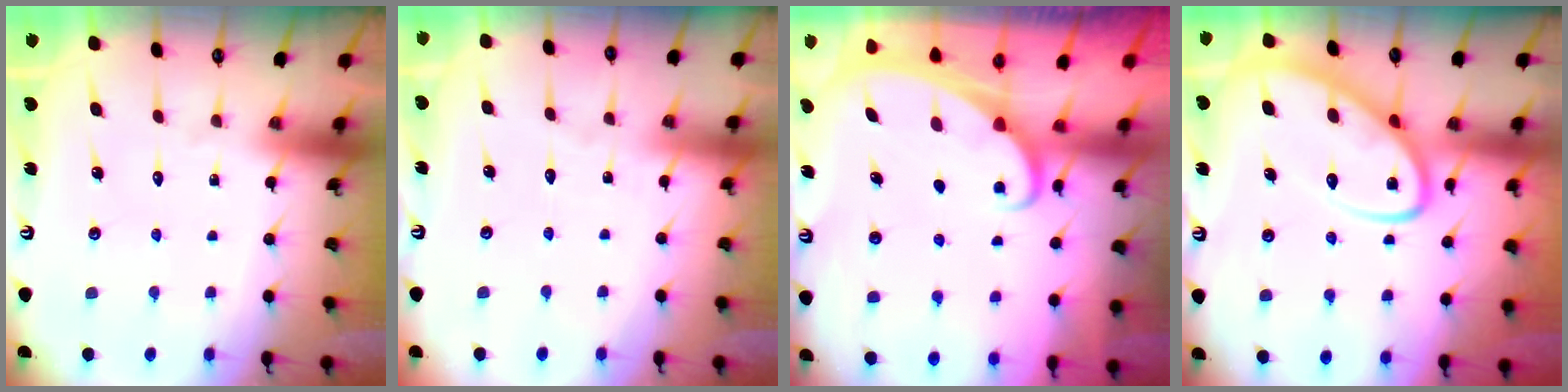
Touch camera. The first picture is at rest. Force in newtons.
{"total": 1.0, "press": 1.0, "slide": 0.2}
{"total": 2.0, "press": 2.0, "slide": 0.3}
{"total": 9.2, "press": 9.1, "slide": 1.1}